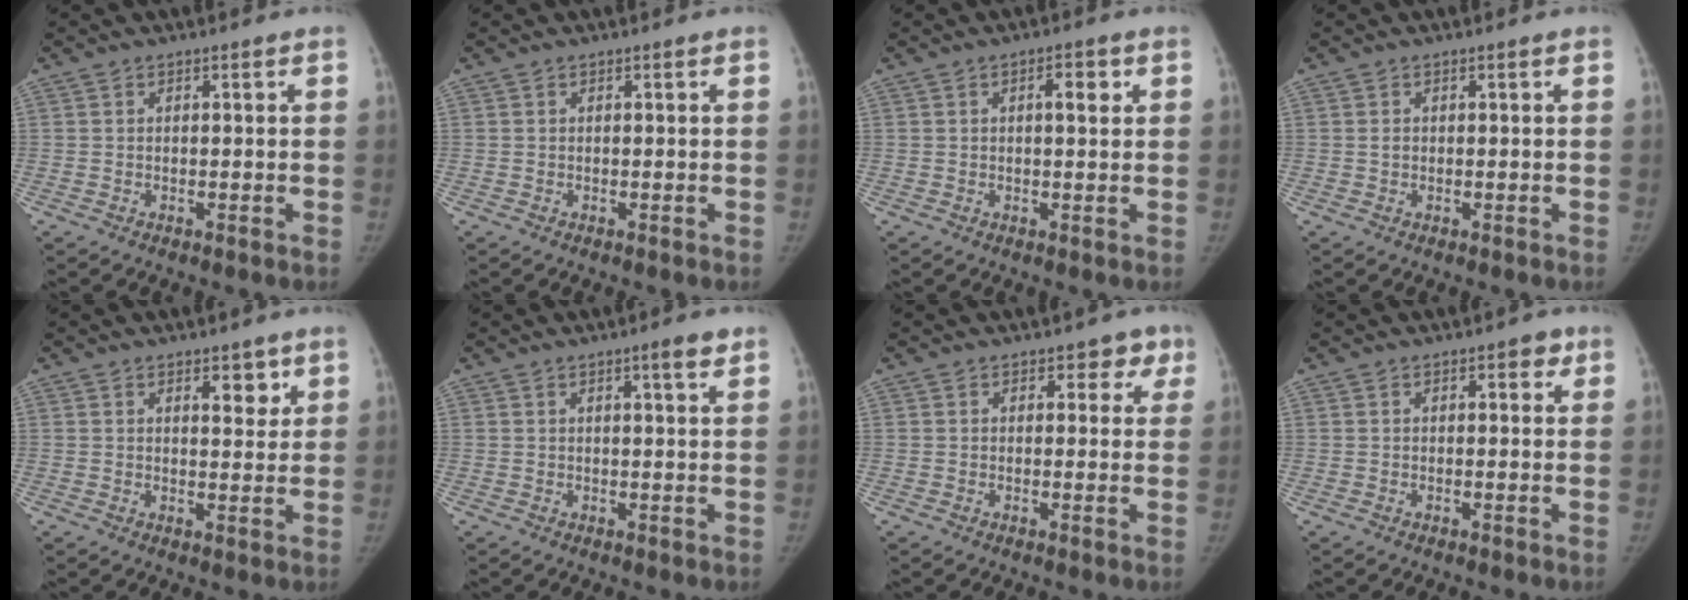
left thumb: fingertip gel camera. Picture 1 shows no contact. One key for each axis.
{"total": 0.0}
{"total": 3.1, "fx": 1.0, "fy": 1.3, "fz": 2.7, "tx": -0.033, "ty": 0.001, "tz": 0.012}
{"total": 0.7, "fx": 0.0, "fy": 0.6, "fz": 0.4, "tx": -0.004, "ty": 0.001, "tz": 0.001}
{"total": 3.9, "fx": 2.2, "fy": 2.0, "fz": 2.5, "tx": -0.008, "ty": -0.014, "tz": 0.030}
{"total": 2.9, "fx": 1.7, "fy": 0.3, "fz": 2.3, "tx": -0.033, "ty": -0.009, "tz": 0.025}
{"total": 3.6, "fx": 1.9, "fy": 2.6, "fz": 1.4, "tx": 0.026, "ty": -0.003, "tz": 0.015}
{"total": 2.1, "fx": 0.9, "fy": 1.3, "fz": 1.4, "tx": -0.001, "ty": 0.001, "tz": 0.007}